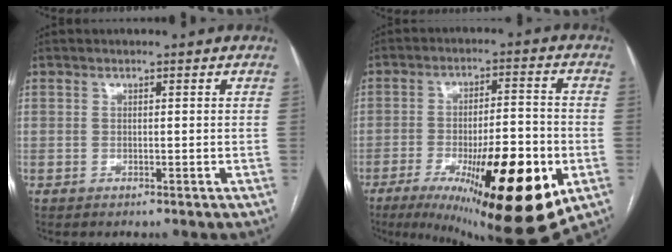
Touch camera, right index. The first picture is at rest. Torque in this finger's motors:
{"motor_torque": [0.10, 0.21, -0.13, -0.13]}